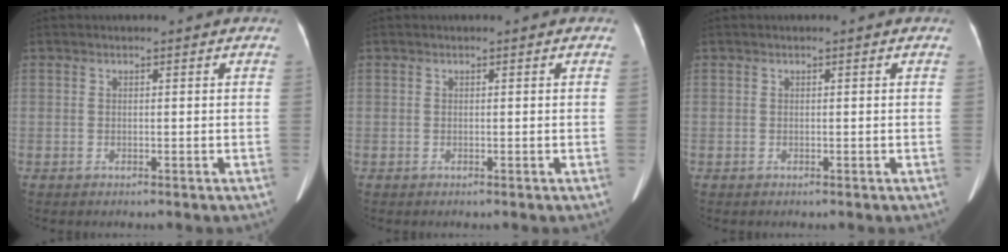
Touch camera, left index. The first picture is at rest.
{"total": 0.0}
{"total": 0.0}